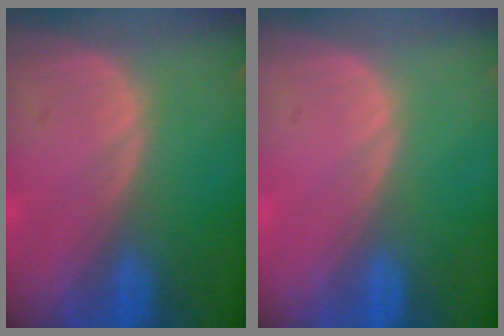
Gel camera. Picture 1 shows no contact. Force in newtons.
{"total": 0.0}